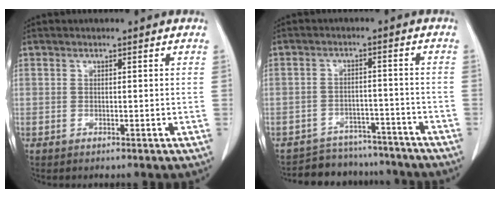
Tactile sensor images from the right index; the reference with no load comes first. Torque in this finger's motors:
{"motor_torque": [0.07, -0.12, 0.20, 0.03]}